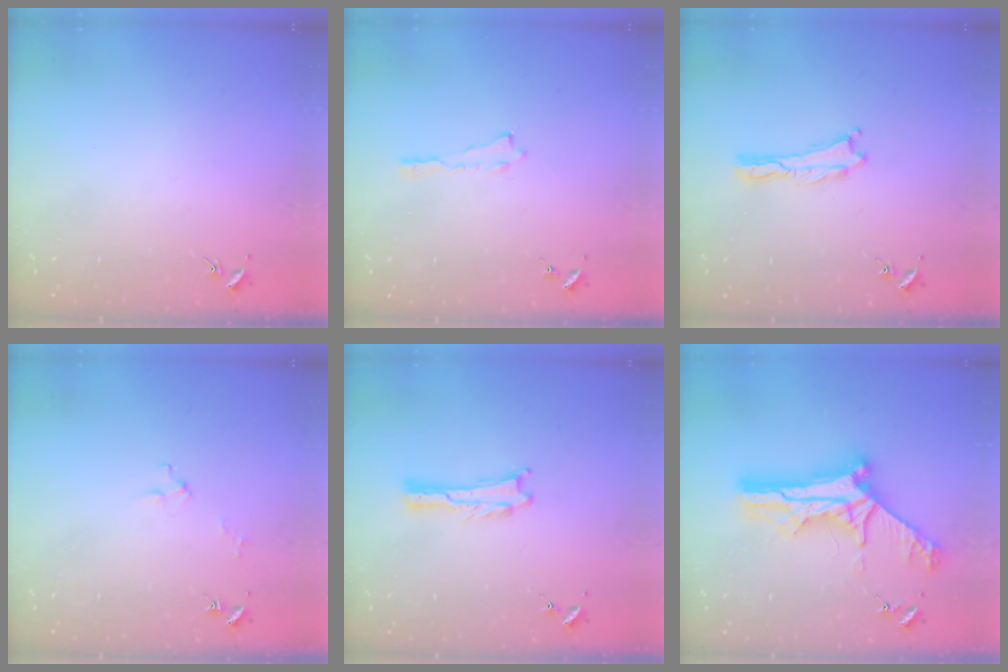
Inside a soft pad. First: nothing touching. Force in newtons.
{"total": 0.0}
{"total": 0.0}
{"total": 2.0, "press": 2.0, "slide": 0.1}
{"total": 0.0}
{"total": 13.8, "press": 13.8, "slide": 1.0}